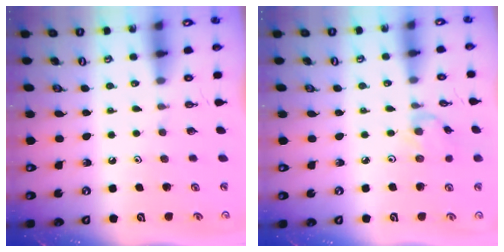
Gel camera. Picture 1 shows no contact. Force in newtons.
{"total": 1.1, "press": 1.1, "slide": 0.3}